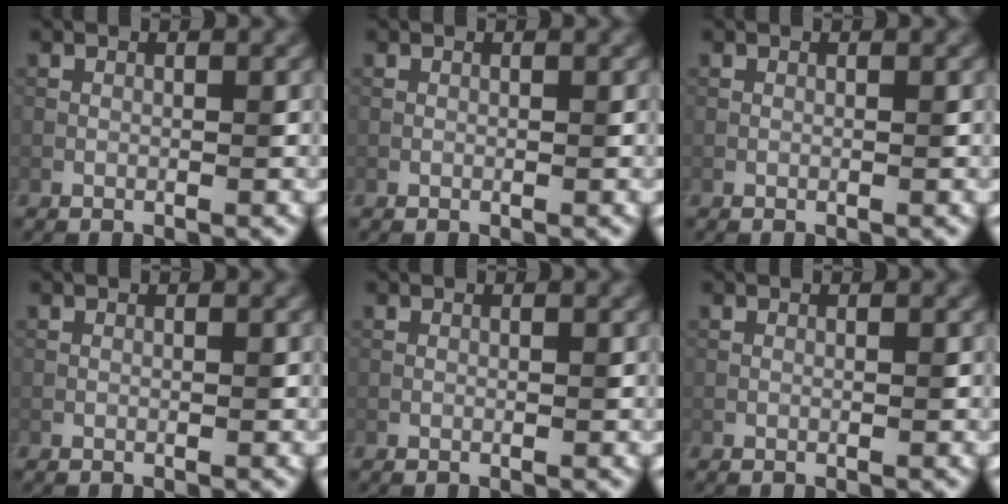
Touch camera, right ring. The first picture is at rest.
{"total": 0.0}
{"total": 0.0}
{"total": 0.0}
{"total": 0.0}
{"total": 0.0}